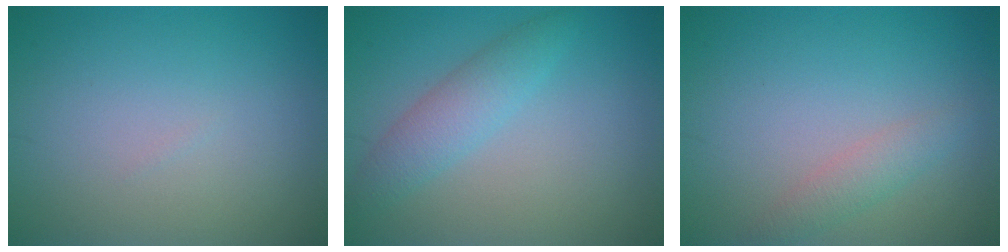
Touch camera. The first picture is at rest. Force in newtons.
{"total": 2.9, "press": 2.9, "slide": 0.1}
{"total": 1.8, "press": 1.8, "slide": 0.1}